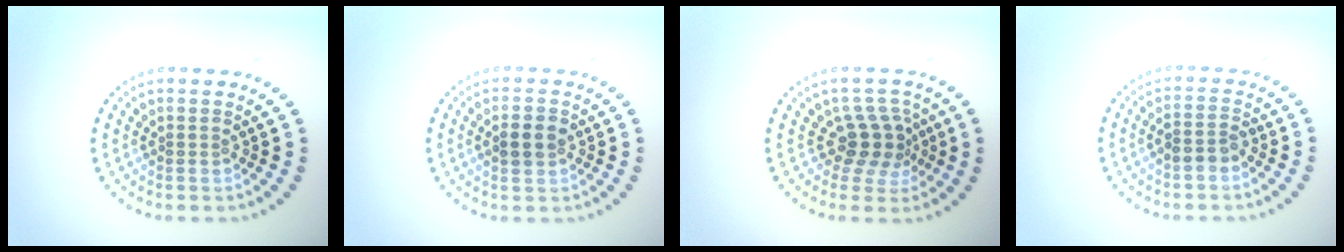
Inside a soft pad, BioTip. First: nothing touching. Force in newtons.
{"total": 2.3, "press": 2.2, "slide": 0.2}
{"total": 3.2, "press": 2.4, "slide": 2.1}
{"total": 1.9, "press": 1.8, "slide": 0.6}